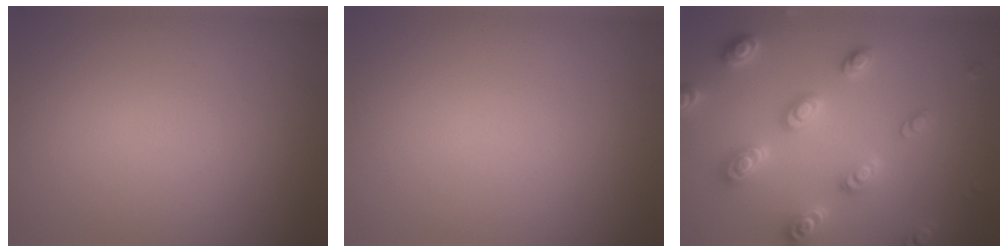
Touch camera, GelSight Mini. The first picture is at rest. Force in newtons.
{"total": 0.0}
{"total": 4.6, "press": 4.5, "slide": 0.9}